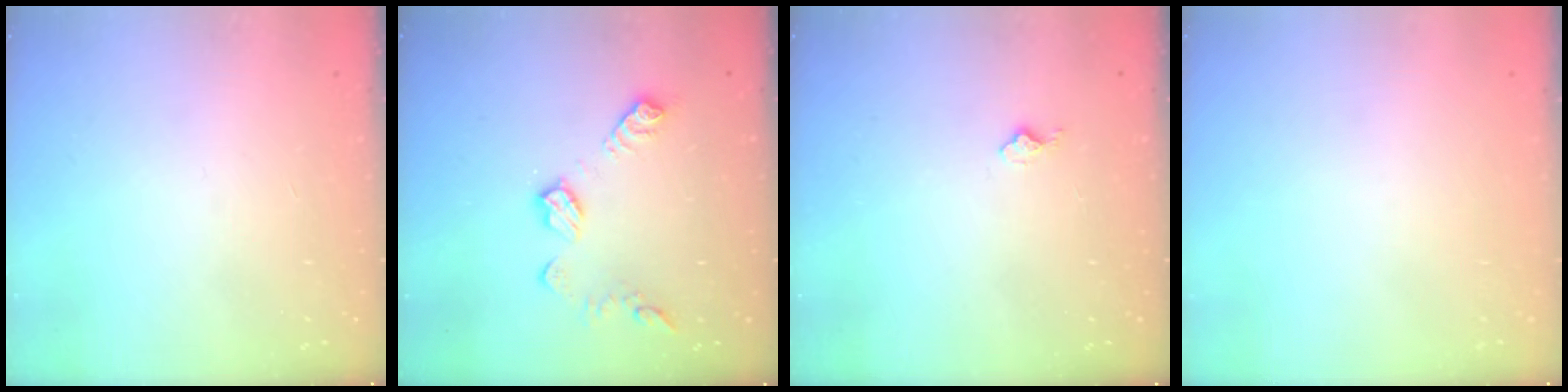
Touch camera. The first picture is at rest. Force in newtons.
{"total": 10.9, "press": 10.9, "slide": 0.7}
{"total": 4.3, "press": 4.2, "slide": 0.7}
{"total": 0.0}